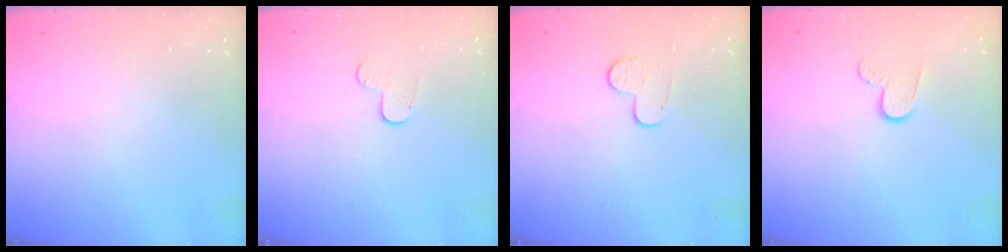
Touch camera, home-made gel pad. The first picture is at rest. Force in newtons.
{"total": 4.5, "press": 4.5, "slide": 0.4}
{"total": 7.1, "press": 7.1, "slide": 0.6}
{"total": 6.1, "press": 6.0, "slide": 0.6}